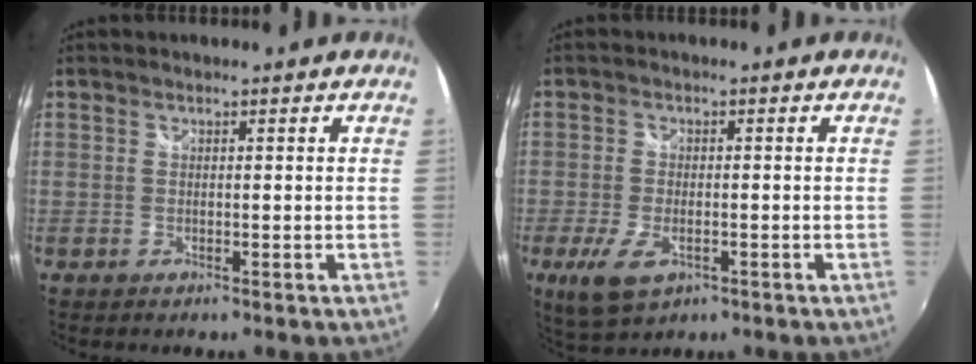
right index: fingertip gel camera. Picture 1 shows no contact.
{"total": 7.4, "force": [-3.2, 3.7, 5.5], "torque": [-0.127, -0.017, -0.054]}